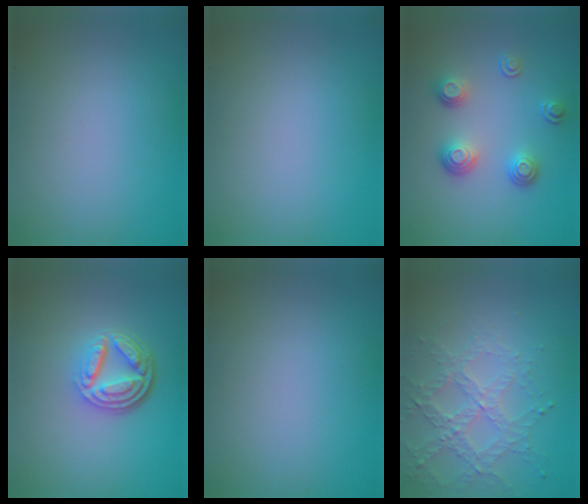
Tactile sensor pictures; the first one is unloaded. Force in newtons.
{"total": 0.0}
{"total": 3.3, "press": 2.6, "slide": 2.1}
{"total": 4.9, "press": 3.6, "slide": 3.2}
{"total": 0.0}
{"total": 3.1, "press": 2.9, "slide": 1.1}